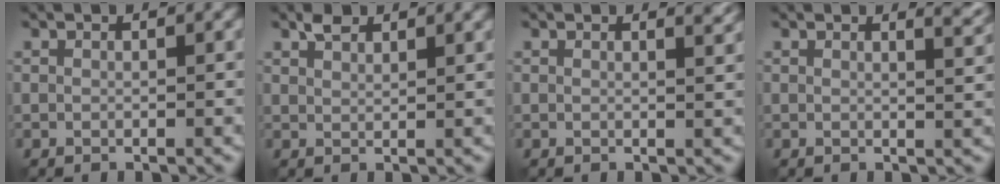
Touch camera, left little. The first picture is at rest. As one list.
[{"total": 1.8, "force": [1.5, 0.6, 0.9], "torque": [-0.017, 0.003, 0.028]}, {"total": 1.9, "force": [1.6, 0.6, 0.8], "torque": [-0.002, -0.001, 0.015]}, {"total": 2.8, "force": [2.2, 1.0, 1.5], "torque": [0.000, 0.004, 0.019]}]